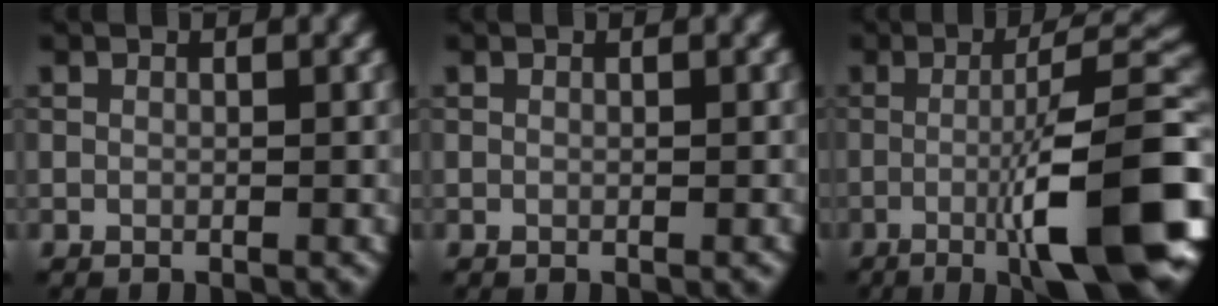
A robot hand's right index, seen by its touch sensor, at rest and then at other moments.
{"total": 0.0}
{"total": 13.2, "force": [-3.4, 2.4, 12.5], "torque": [-0.168, 0.012, -0.055]}